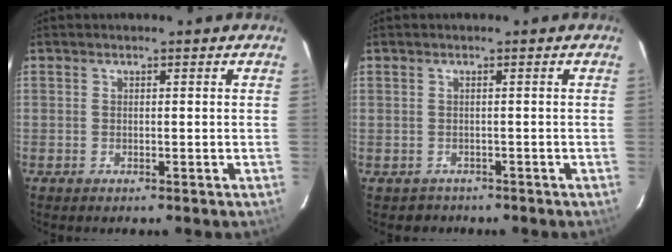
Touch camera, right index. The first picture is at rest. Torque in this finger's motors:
{"motor_torque": [-0.50, -0.01, -1.06, -0.21]}